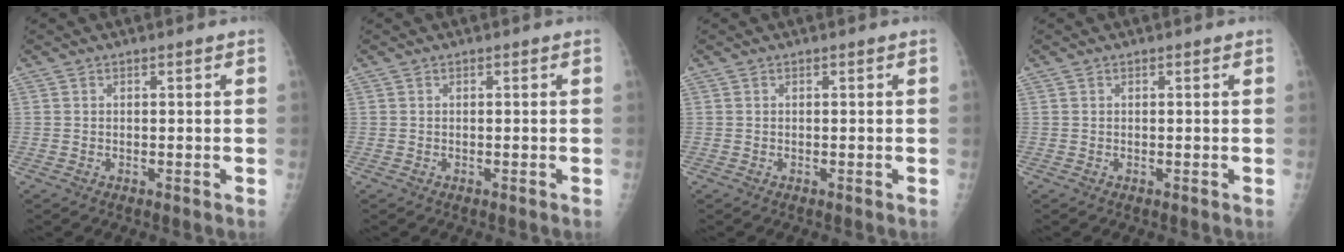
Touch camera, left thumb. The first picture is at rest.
{"total": 0.0}
{"total": 0.0}
{"total": 0.0}